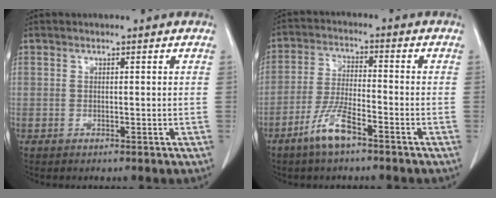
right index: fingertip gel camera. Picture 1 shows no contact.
{"total": 6.9, "force": [-4.4, 1.1, 5.1], "torque": [-0.106, -0.005, -0.084]}